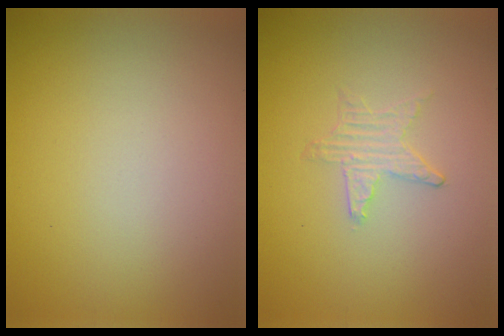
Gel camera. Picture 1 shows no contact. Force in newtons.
{"total": 0.5, "press": 0.5, "slide": 0.1}